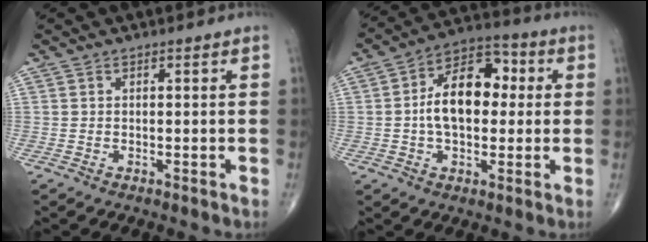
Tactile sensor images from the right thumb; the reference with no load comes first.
{"total": 13.8, "force": [0.8, 8.5, 10.8], "torque": [-0.157, 0.030, 0.002]}